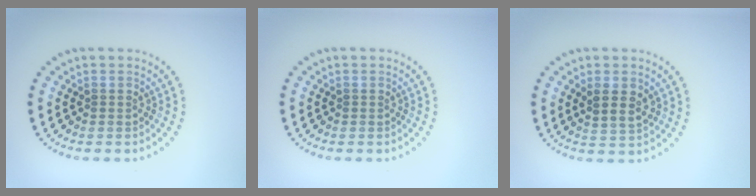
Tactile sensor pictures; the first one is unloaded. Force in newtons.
{"total": 0.0}
{"total": 2.4, "press": 2.3, "slide": 0.8}